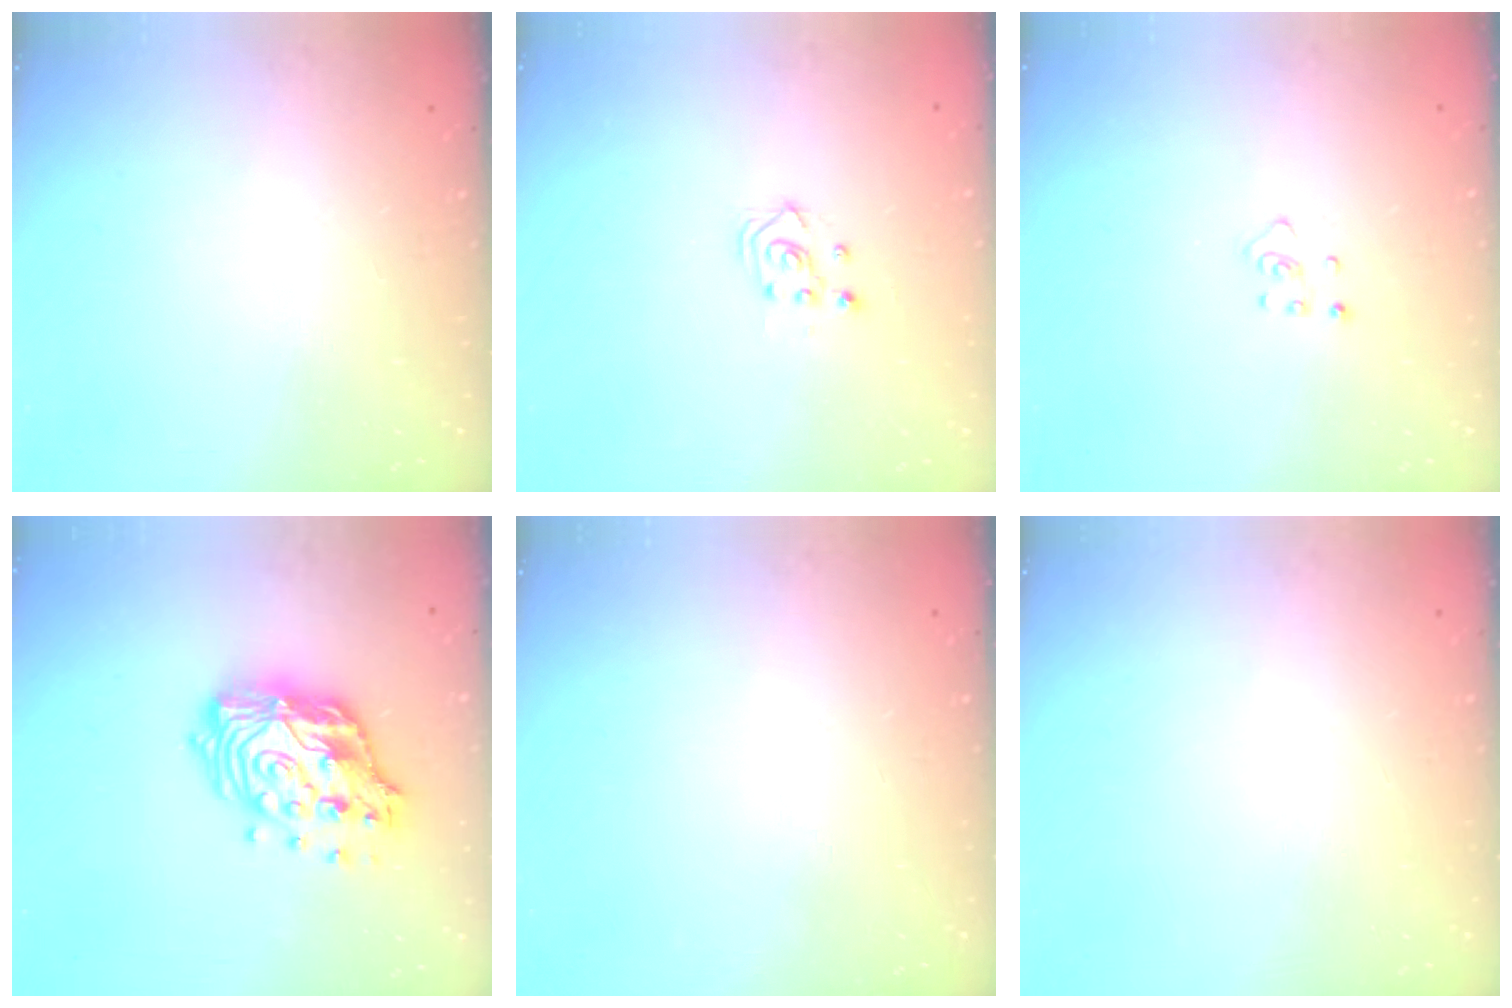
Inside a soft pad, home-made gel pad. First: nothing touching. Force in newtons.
{"total": 2.5, "press": 2.5, "slide": 0.3}
{"total": 2.4, "press": 2.3, "slide": 0.4}
{"total": 17.1, "press": 17.0, "slide": 1.5}
{"total": 0.0}
{"total": 0.0}